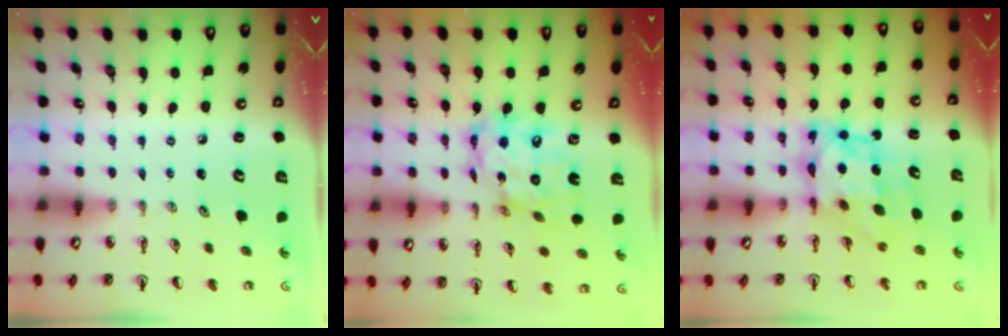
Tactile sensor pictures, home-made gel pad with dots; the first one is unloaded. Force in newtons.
{"total": 15.1, "press": 15.0, "slide": 1.4}
{"total": 8.7, "press": 8.7, "slide": 0.8}